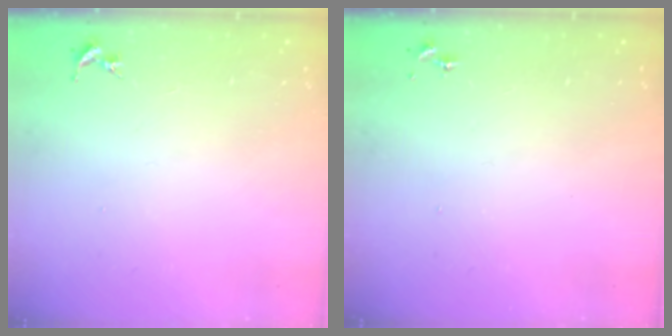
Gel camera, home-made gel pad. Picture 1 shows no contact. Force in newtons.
{"total": 0.0}